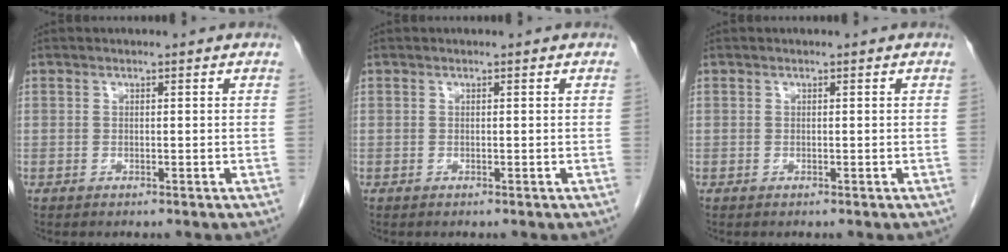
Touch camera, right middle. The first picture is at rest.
{"total": 0.0}
{"total": 0.0}